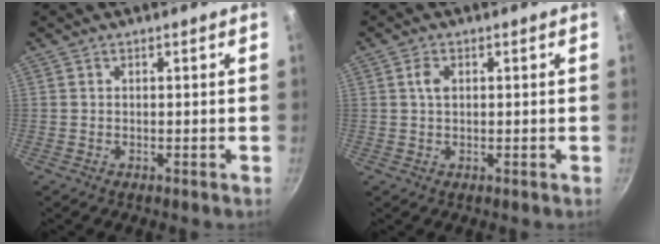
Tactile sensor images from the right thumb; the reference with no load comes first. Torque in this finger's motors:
{"motor_torque": [0.17, 0.11, 0.52, 0.27, 0.06]}